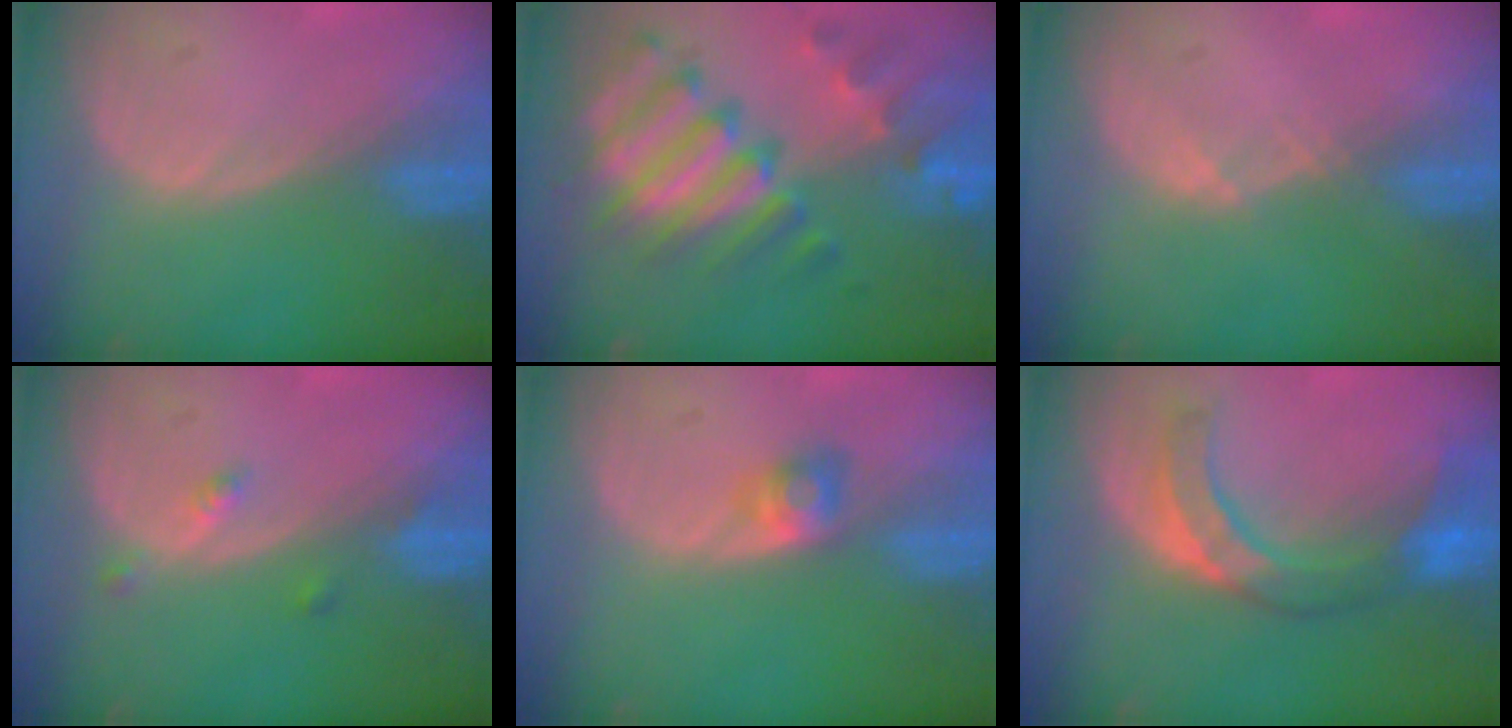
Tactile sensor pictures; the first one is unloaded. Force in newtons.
{"total": 11.6, "press": 10.0, "slide": 5.9}
{"total": 1.0, "press": 0.8, "slide": 0.5}
{"total": 2.2, "press": 1.8, "slide": 1.3}
{"total": 2.6, "press": 2.4, "slide": 1.0}
{"total": 7.6, "press": 7.5, "slide": 1.3}